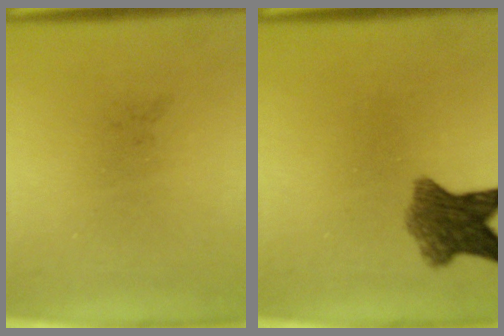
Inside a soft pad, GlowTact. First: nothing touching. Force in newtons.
{"total": 7.0}